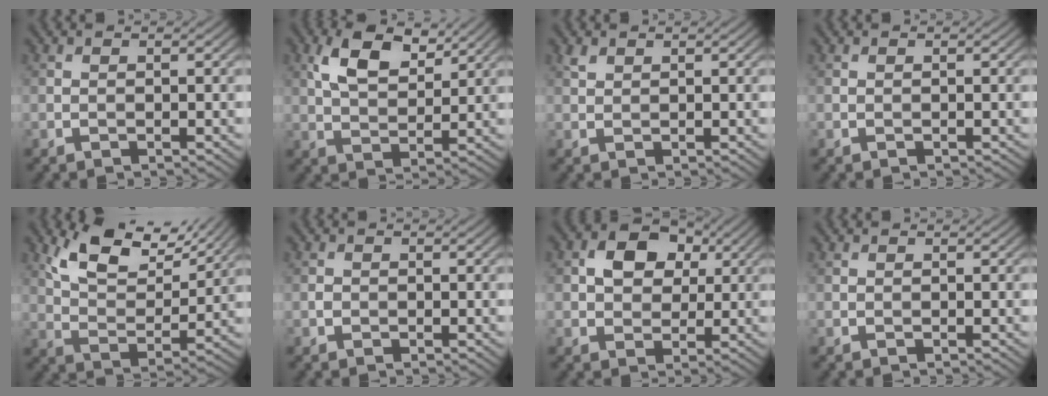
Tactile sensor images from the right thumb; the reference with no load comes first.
{"total": 7.2, "force": [3.8, 3.5, 5.0], "torque": [-0.102, 0.001, 0.071]}
{"total": 1.1, "force": [0.9, 0.5, 0.5], "torque": [-0.013, 0.002, 0.019]}
{"total": 0.0}
{"total": 10.4, "force": [6.9, 4.1, 6.5], "torque": [-0.137, 0.000, 0.133]}
{"total": 0.7, "force": [-0.3, 0.6, 0.2], "torque": [-0.003, -0.002, -0.007]}
{"total": 6.4, "force": [1.9, 4.8, 3.9], "torque": [-0.075, 0.008, 0.024]}
{"total": 0.0}